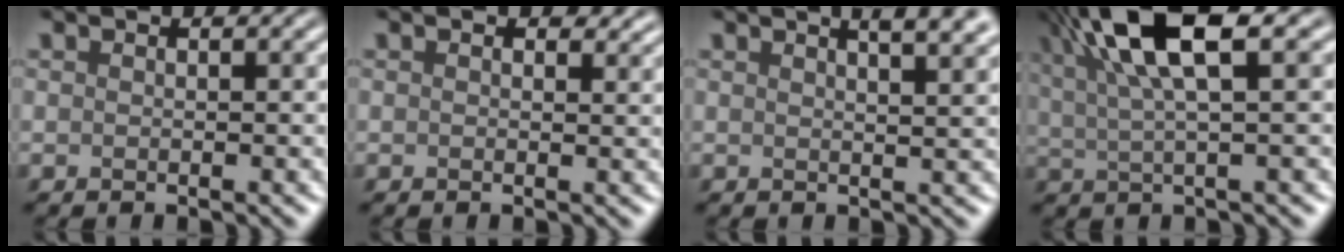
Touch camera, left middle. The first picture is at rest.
{"total": 1.3, "force": [0.8, 0.6, 0.8], "torque": [-0.008, -0.001, 0.011]}
{"total": 5.9, "force": [3.7, 2.4, 4.0], "torque": [-0.020, 0.039, 0.020]}
{"total": 9.5, "force": [4.4, 2.7, 8.1], "torque": [-0.153, 0.019, 0.078]}